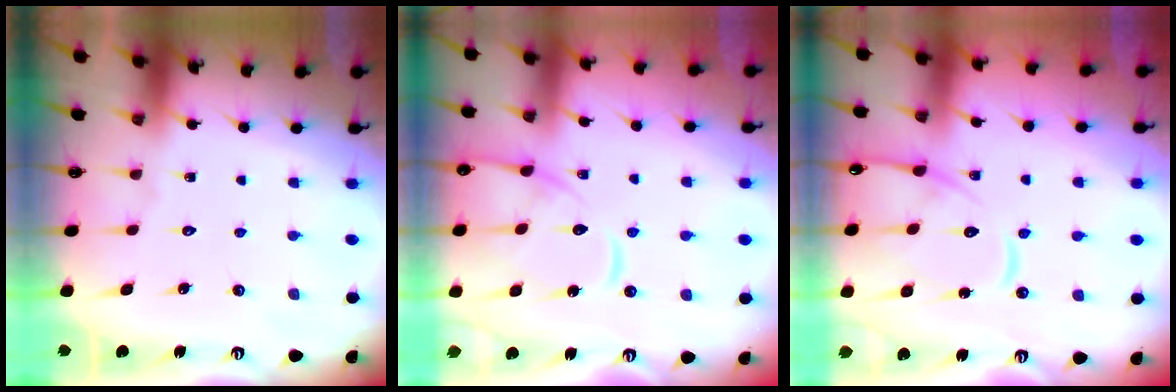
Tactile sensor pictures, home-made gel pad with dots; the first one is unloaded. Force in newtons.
{"total": 12.5, "press": 12.5, "slide": 1.1}
{"total": 12.5, "press": 12.5, "slide": 1.0}